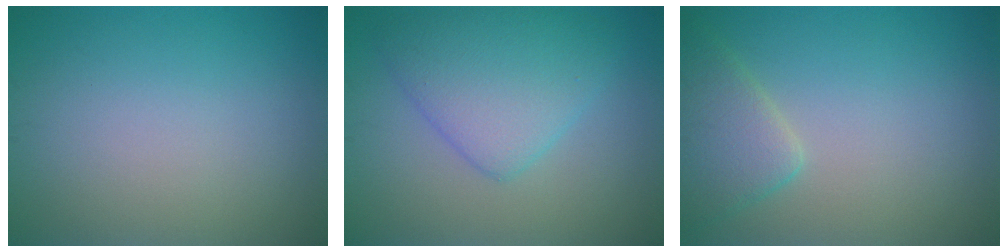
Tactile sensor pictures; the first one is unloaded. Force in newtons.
{"total": 5.3, "press": 5.3, "slide": 0.2}
{"total": 3.5, "press": 3.4, "slide": 0.4}